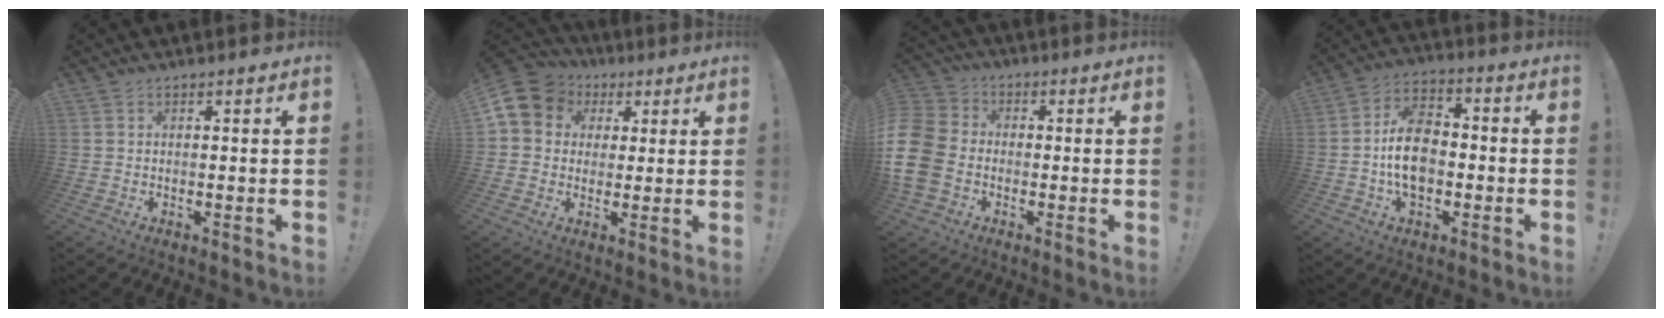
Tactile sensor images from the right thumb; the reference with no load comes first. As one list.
[{"total": 9.9, "force": [2.8, 8.7, 3.6], "torque": [-0.063, -0.006, 0.059]}, {"total": 12.3, "force": [-2.7, 9.7, 7.0], "torque": [-0.149, 0.024, -0.051]}, {"total": 13.5, "force": [-2.2, 9.3, 9.5], "torque": [-0.168, 0.020, -0.039]}]